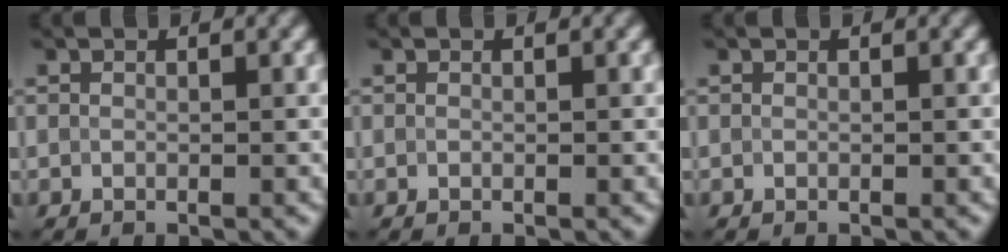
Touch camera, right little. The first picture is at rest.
{"total": 0.0}
{"total": 0.0}